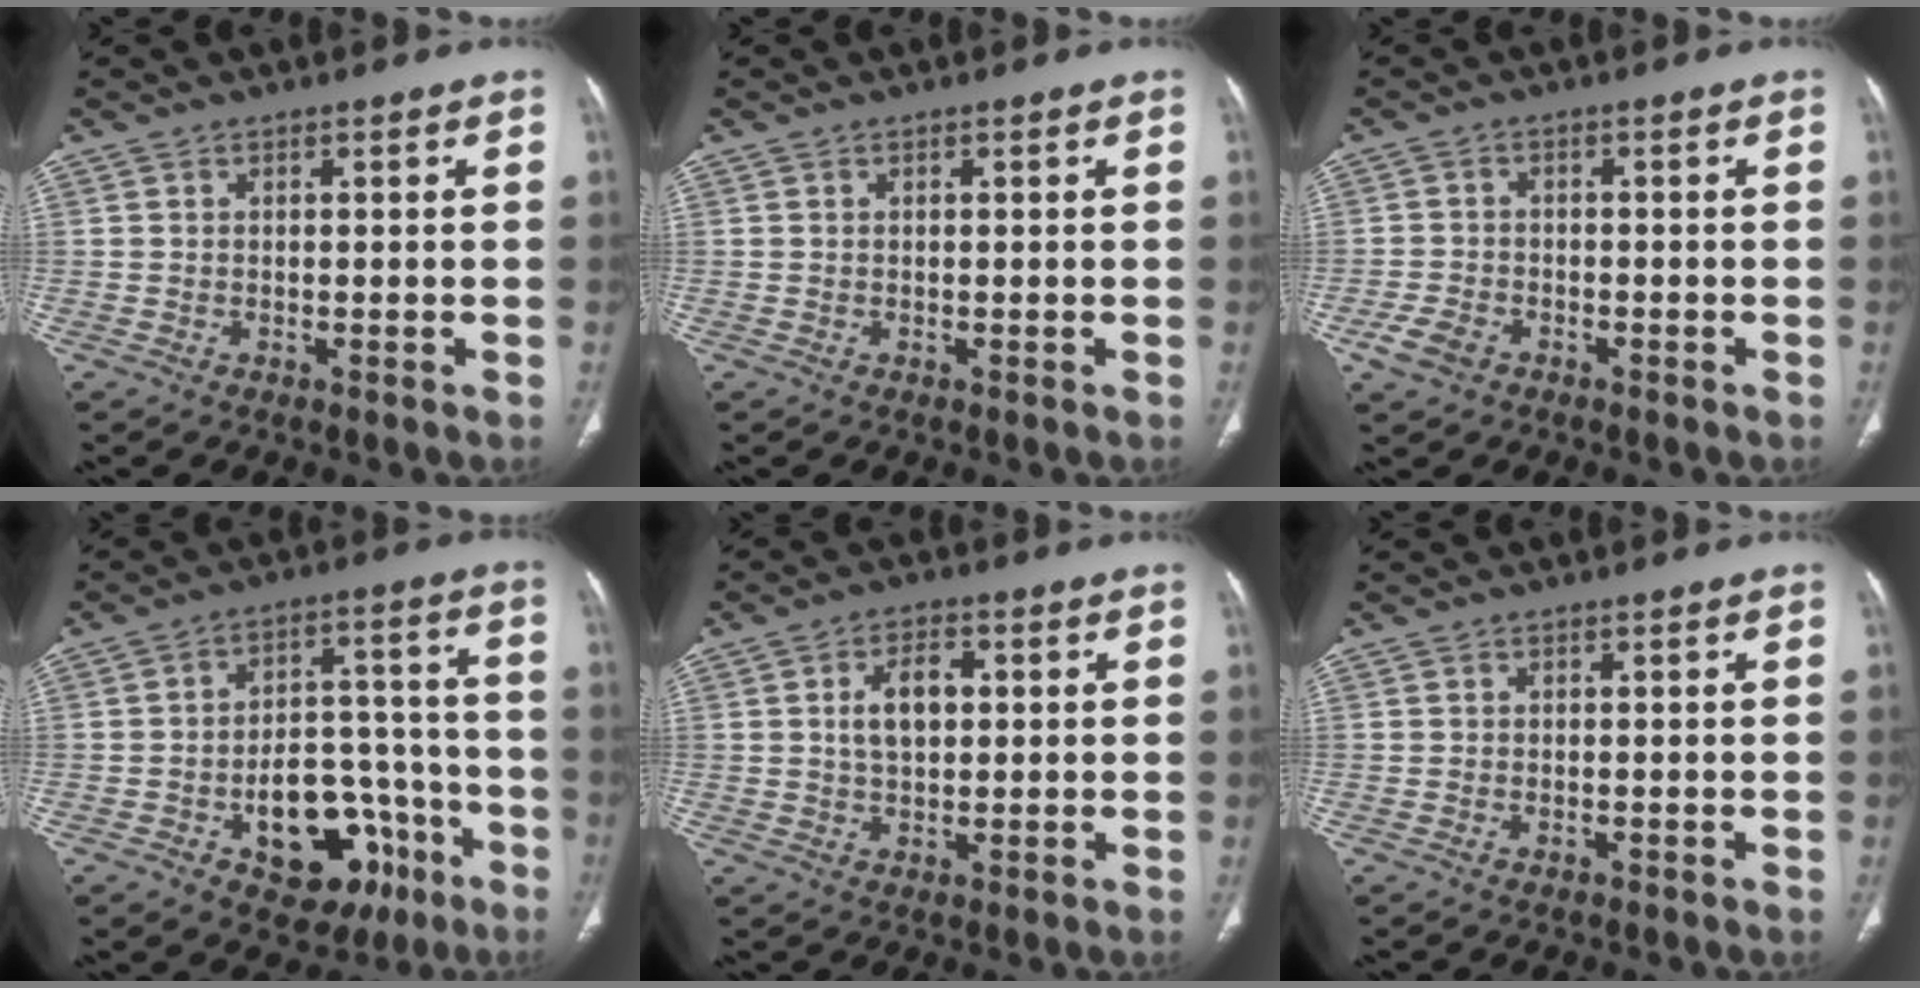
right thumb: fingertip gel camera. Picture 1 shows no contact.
{"total": 0.0}
{"total": 4.2, "force": [-2.3, 2.7, 2.2], "torque": [-0.048, 0.009, -0.041]}
{"total": 16.8, "force": [-7.3, 10.4, 11.0], "torque": [-0.109, 0.059, -0.094]}
{"total": 6.5, "force": [1.1, 3.9, 5.1], "torque": [-0.082, 0.006, 0.016]}
{"total": 0.5, "force": [-0.2, 0.3, 0.4], "torque": [-0.009, 0.002, -0.002]}